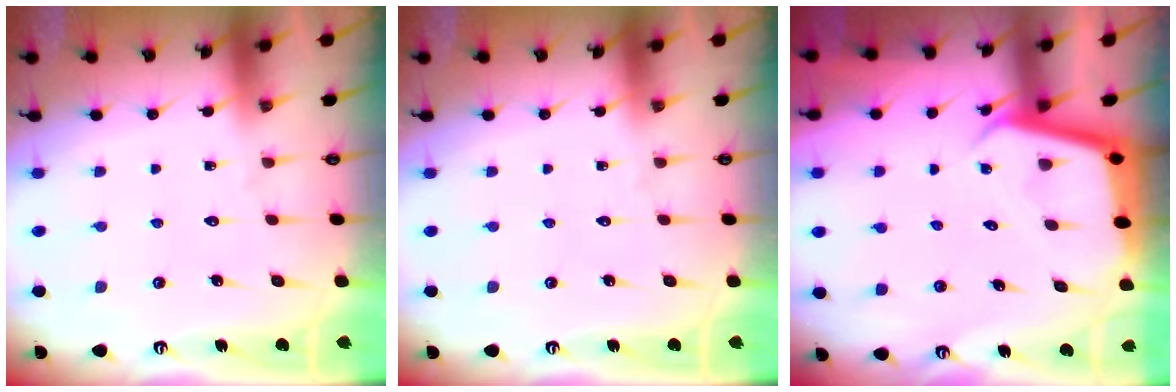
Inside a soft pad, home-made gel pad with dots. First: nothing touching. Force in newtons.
{"total": 0.0}
{"total": 3.8, "press": 3.8, "slide": 0.2}